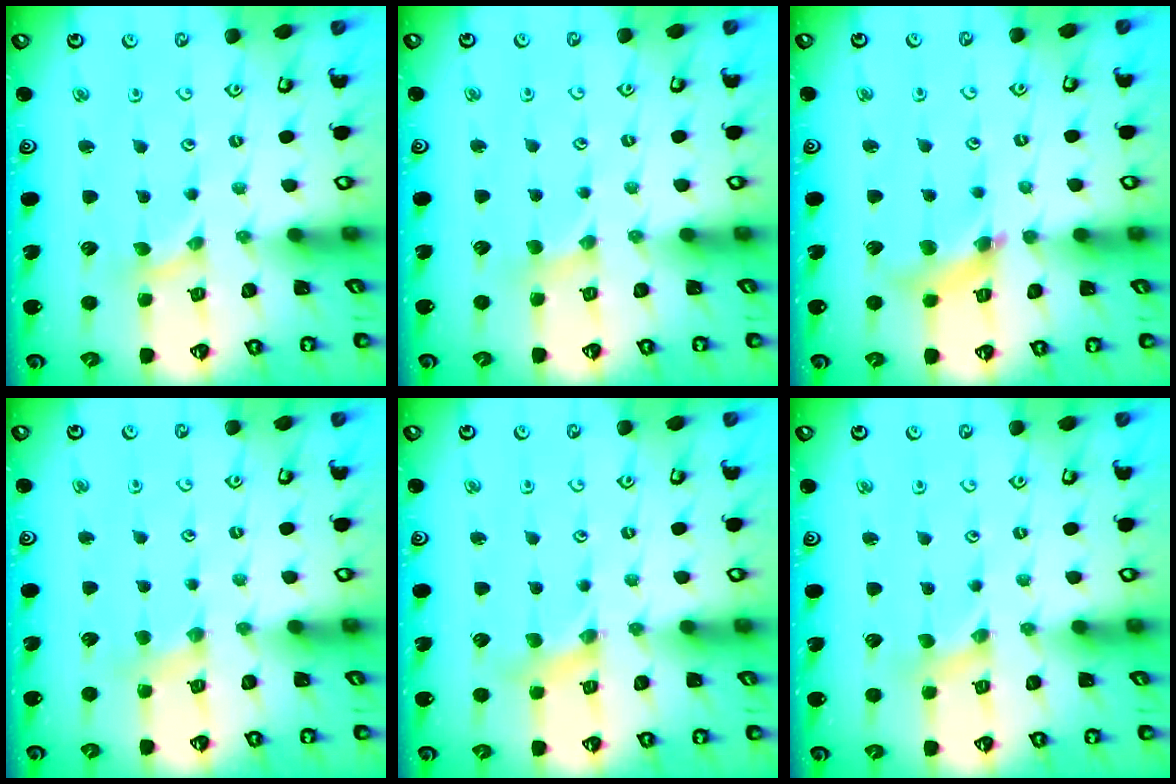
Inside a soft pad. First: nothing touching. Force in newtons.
{"total": 0.9, "press": 0.9, "slide": 0.2}
{"total": 8.9, "press": 8.9, "slide": 1.1}
{"total": 2.9, "press": 2.9, "slide": 0.5}
{"total": 2.0, "press": 2.0, "slide": 0.3}
{"total": 0.0}